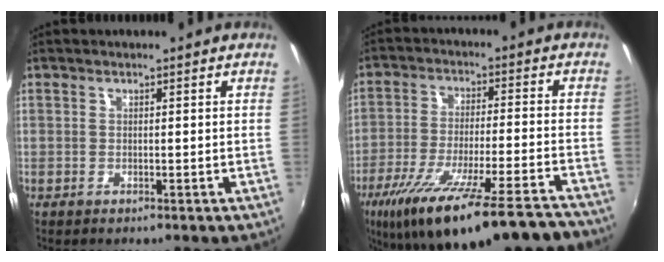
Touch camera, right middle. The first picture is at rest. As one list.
[{"total": 24.9, "force": [-19.2, 4.2, 15.2], "torque": [-0.263, -0.065, -0.287]}]